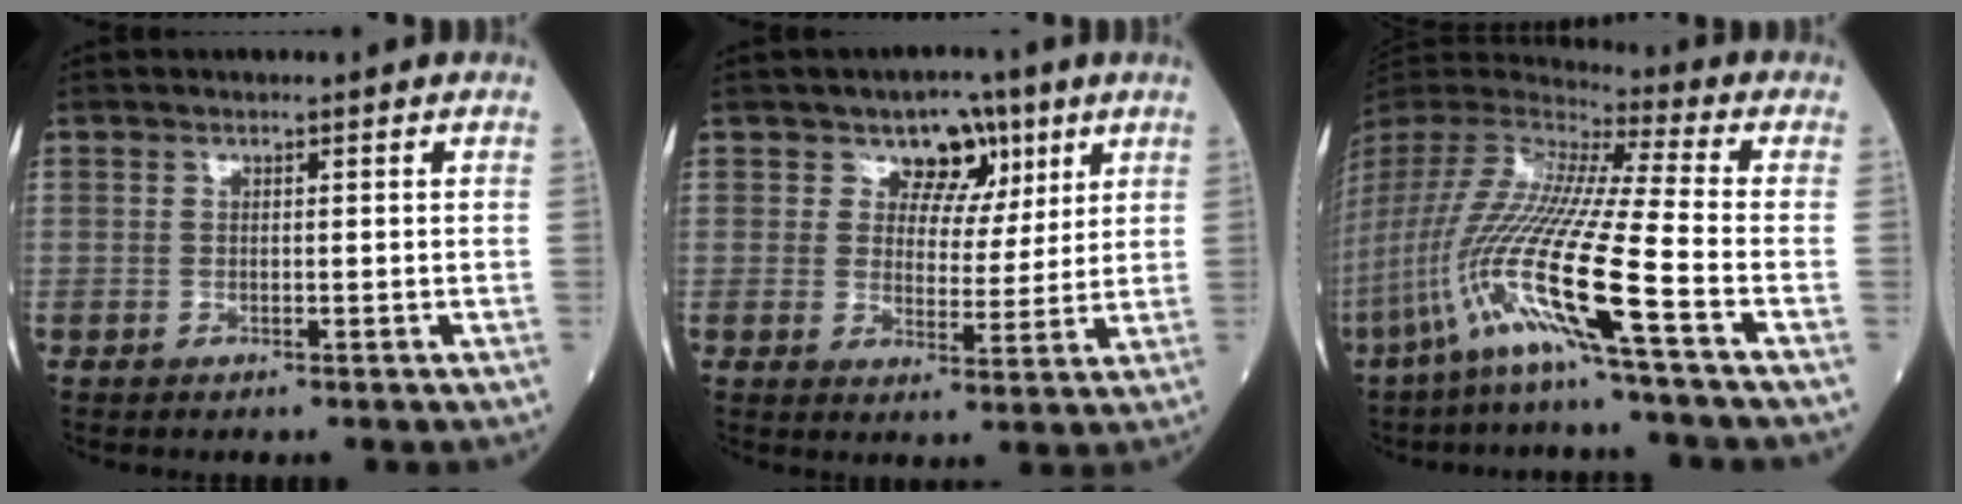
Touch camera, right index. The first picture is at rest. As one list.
[{"total": 6.5, "force": [3.5, 4.8, 2.6], "torque": [-0.020, 0.008, 0.049]}, {"total": 18.8, "force": [-8.6, -1.8, 16.6], "torque": [-0.365, -0.034, -0.180]}]